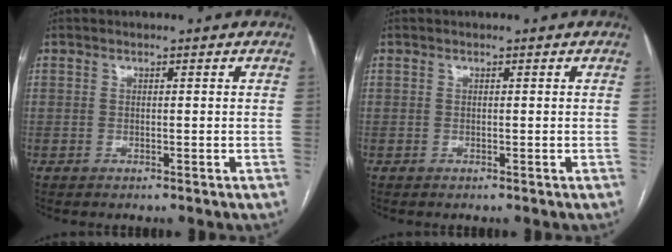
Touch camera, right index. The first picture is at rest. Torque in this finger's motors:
{"motor_torque": [0.00, 0.00, 0.00, 0.00]}